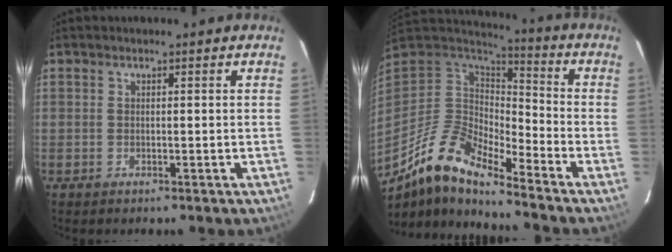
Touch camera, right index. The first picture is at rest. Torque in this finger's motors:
{"motor_torque": [0.97, -1.16, 0.08, 0.01]}